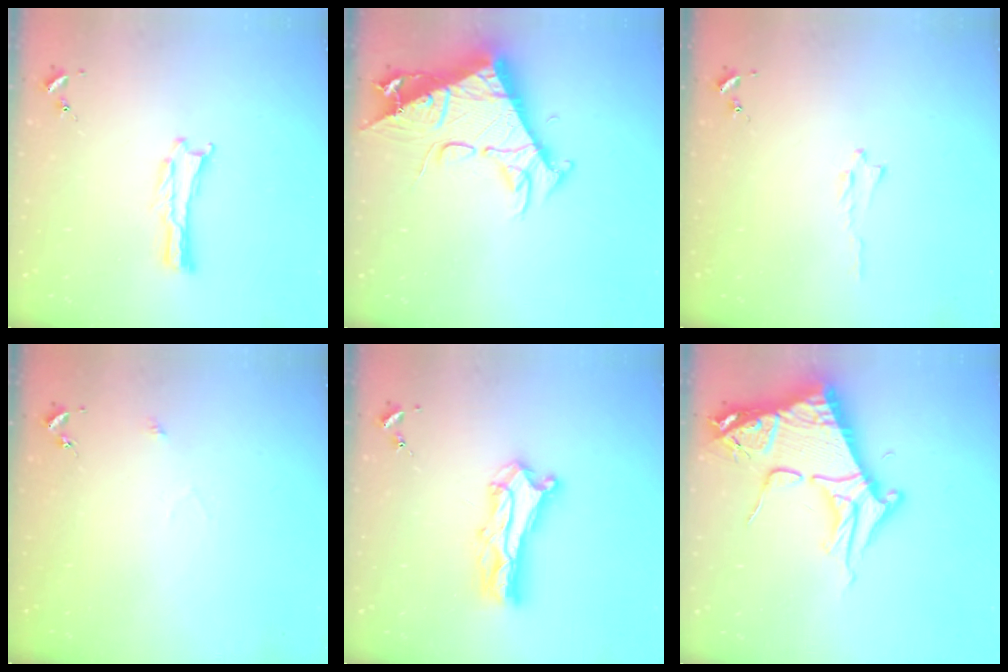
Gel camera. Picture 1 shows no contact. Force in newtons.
{"total": 10.1, "press": 10.1, "slide": 0.9}
{"total": 0.6, "press": 0.6, "slide": 0.1}
{"total": 2.5, "press": 2.5, "slide": 0.2}
{"total": 8.3, "press": 8.3, "slide": 0.7}
{"total": 10.7, "press": 10.7, "slide": 1.2}